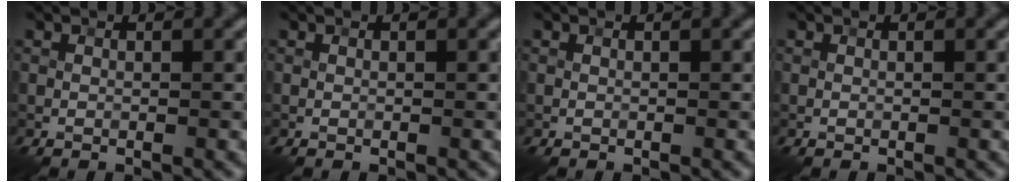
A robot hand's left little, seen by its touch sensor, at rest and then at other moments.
{"total": 0.0}
{"total": 0.0}
{"total": 0.0}